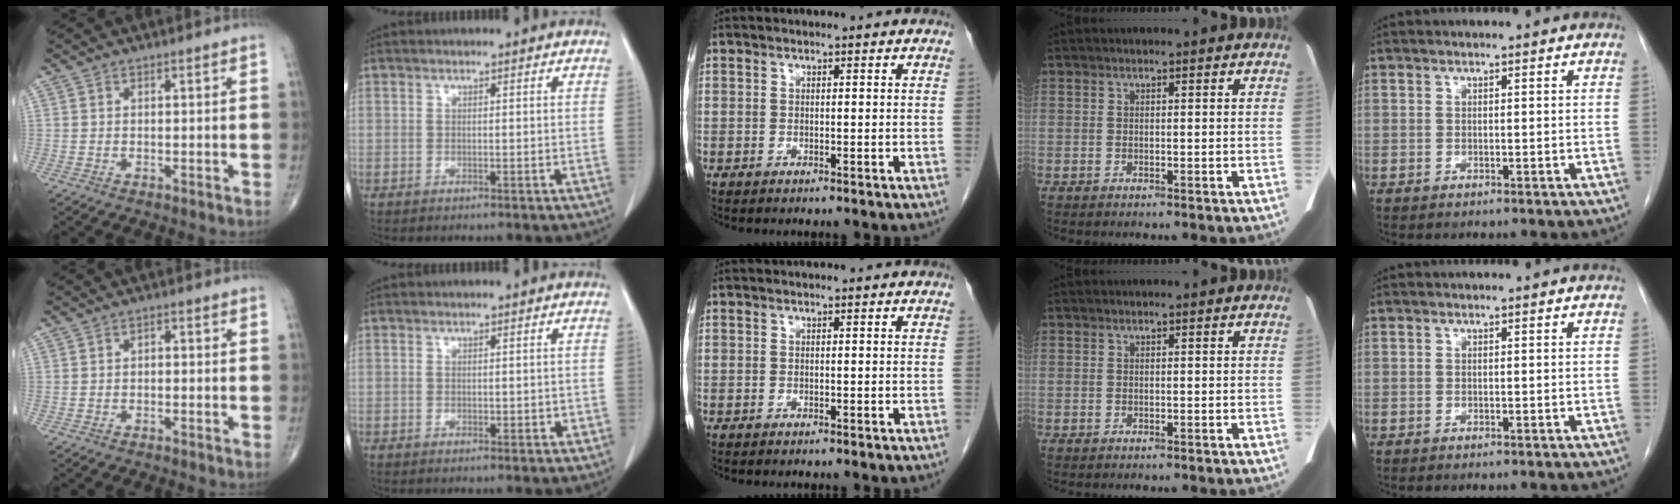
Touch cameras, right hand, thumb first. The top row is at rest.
{"thumb": {"total": 1.4, "force": [-0.5, 1.0, 0.9], "torque": [-0.003, 0.011, -0.014]}, "index": {"total": 1.5, "force": [0.0, 1.0, 1.1], "torque": [-0.011, 0.000, 0.005]}}